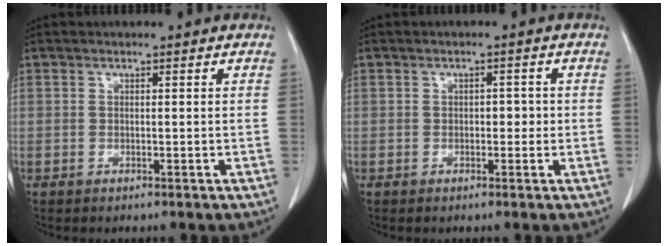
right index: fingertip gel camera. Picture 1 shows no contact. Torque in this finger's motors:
{"motor_torque": [0.18, -0.13, 0.11, 0.01]}